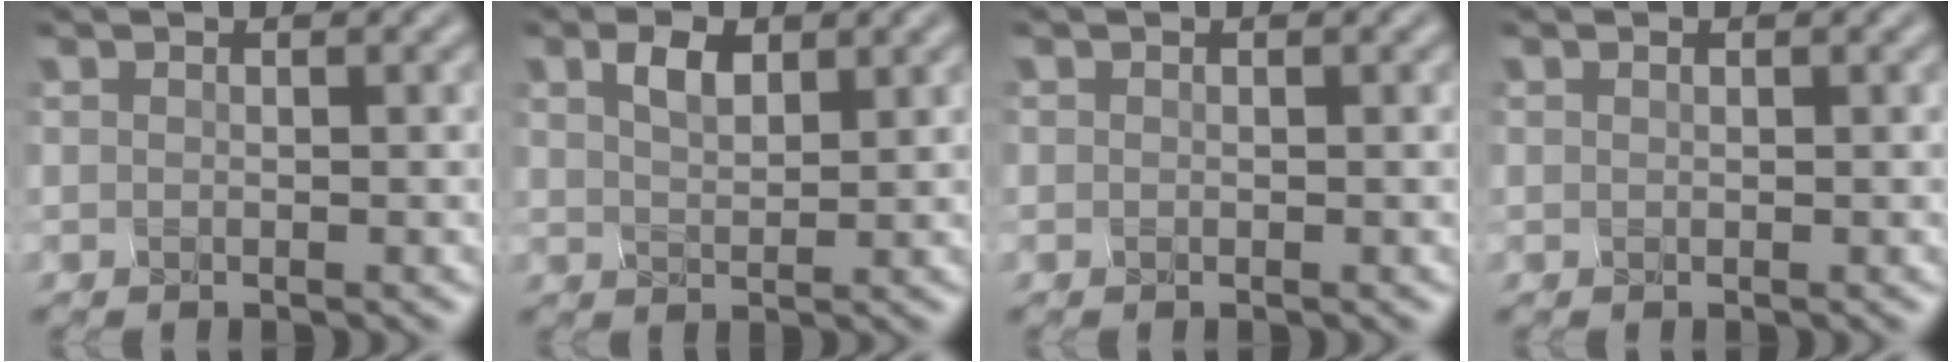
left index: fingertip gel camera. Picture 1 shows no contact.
{"total": 0.8, "force": [0.8, 0.1, -0.1], "torque": [-0.018, 0.000, 0.036]}
{"total": 0.8, "force": [-0.3, -0.4, -0.6], "torque": [-0.002, -0.004, 0.010]}
{"total": 0.9, "force": [-0.2, -0.4, -0.7], "torque": [0.002, -0.001, 0.010]}